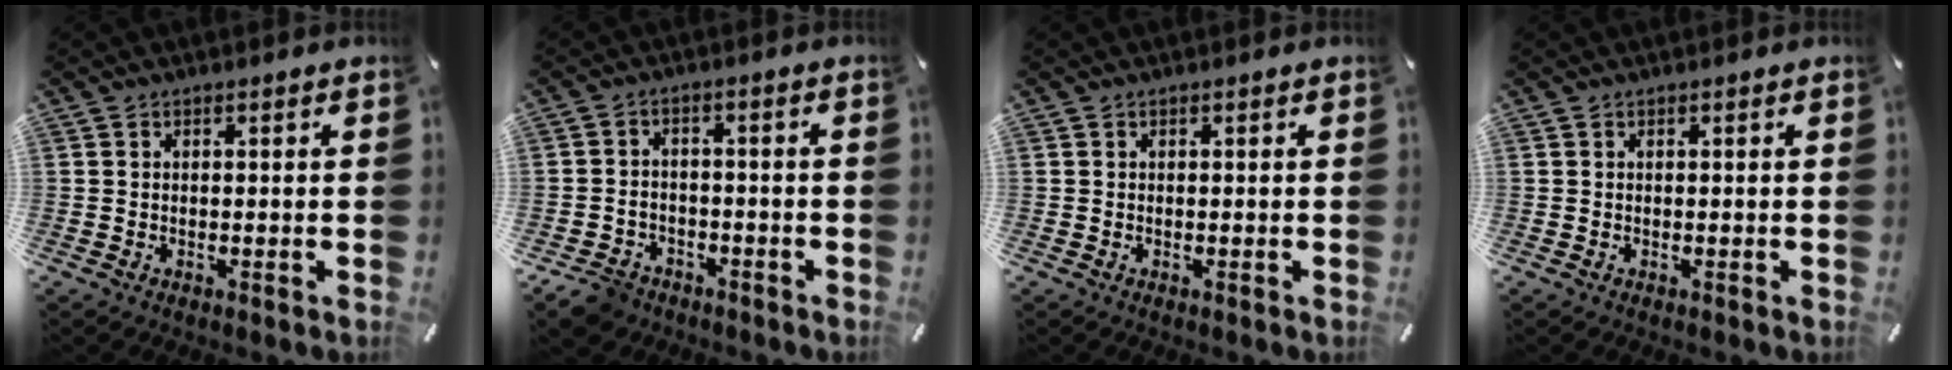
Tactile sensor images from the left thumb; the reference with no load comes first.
{"total": 5.6, "force": [-4.4, 3.3, 1.2], "torque": [-0.034, 0.018, -0.086]}
{"total": 0.0}
{"total": 0.0}